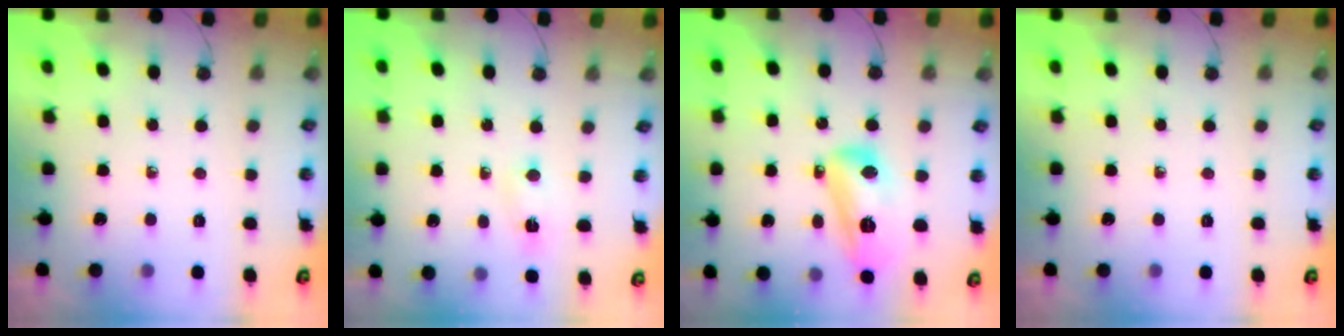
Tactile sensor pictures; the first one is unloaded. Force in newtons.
{"total": 2.6, "press": 1.3, "slide": 2.2}
{"total": 13.4, "press": 13.2, "slide": 1.9}
{"total": 0.0}